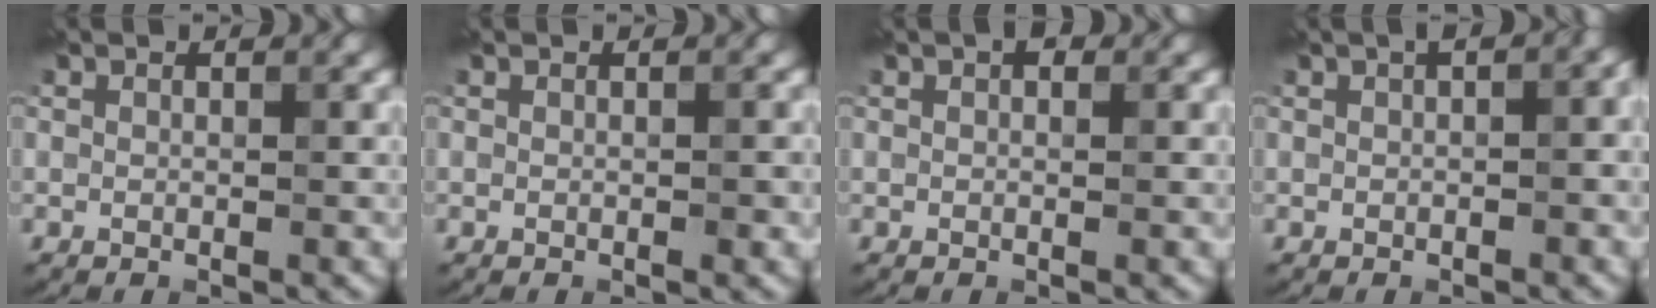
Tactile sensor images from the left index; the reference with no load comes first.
{"total": 0.6, "force": [-0.2, 0.1, 0.6], "torque": [-0.008, 0.001, -0.002]}
{"total": 1.0, "force": [0.4, 0.5, 0.7], "torque": [-0.006, 0.000, 0.004]}
{"total": 2.6, "force": [0.4, 1.0, 2.4], "torque": [-0.017, 0.012, 0.006]}